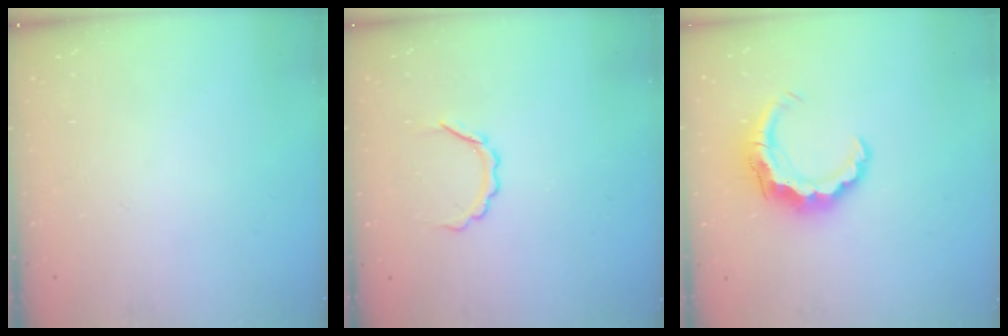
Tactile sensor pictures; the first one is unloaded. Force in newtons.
{"total": 3.9, "press": 3.8, "slide": 0.6}
{"total": 7.8, "press": 7.8, "slide": 0.4}